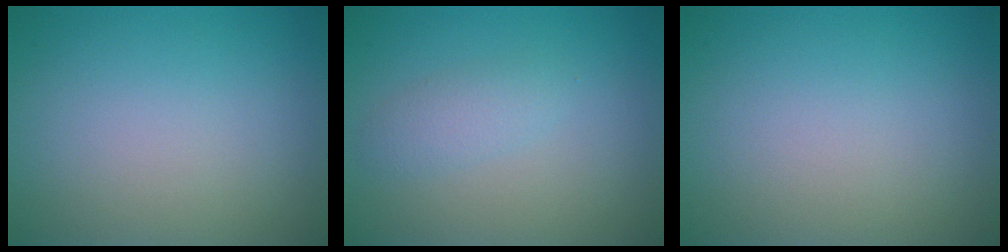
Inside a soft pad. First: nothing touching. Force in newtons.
{"total": 1.7, "press": 1.7, "slide": 0.0}
{"total": 0.0}